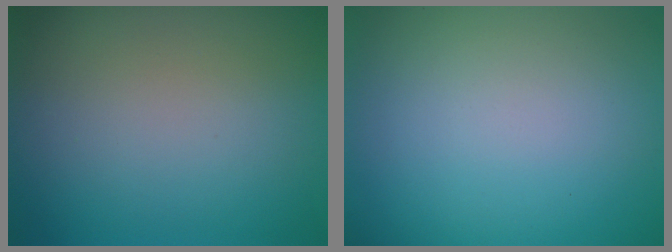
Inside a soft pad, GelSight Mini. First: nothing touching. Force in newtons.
{"total": 0.0}